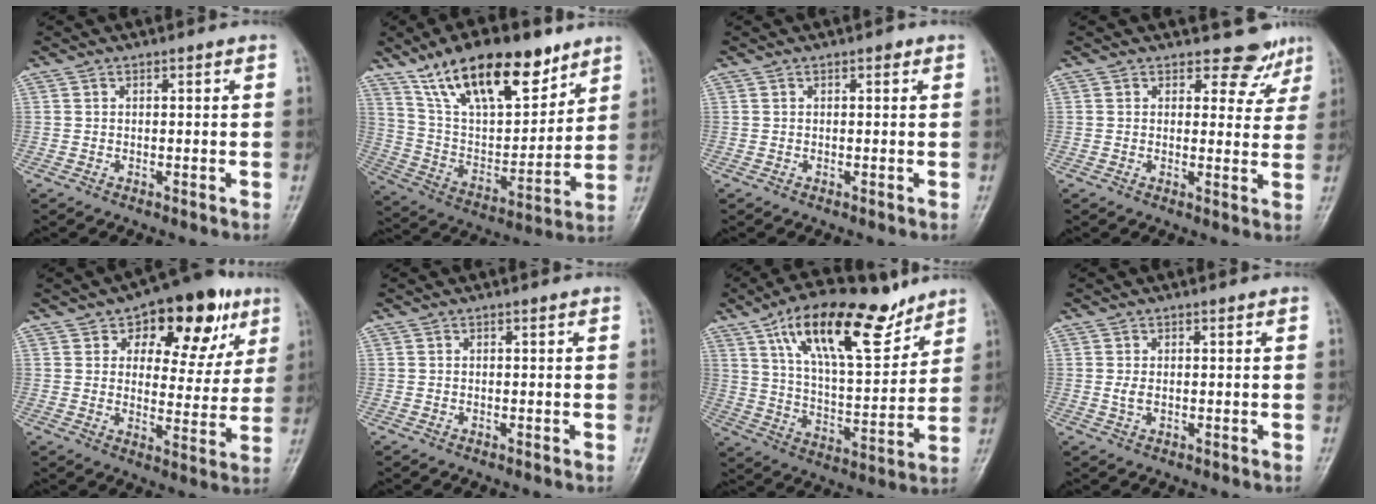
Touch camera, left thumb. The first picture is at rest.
{"total": 22.1, "force": [14.4, 9.4, 13.9], "torque": [-0.194, -0.049, 0.260]}
{"total": 0.7, "force": [0.3, 0.4, 0.4], "torque": [-0.002, 0.000, 0.001]}
{"total": 5.7, "force": [4.8, 3.2, 0.5], "torque": [0.025, -0.034, 0.044]}
{"total": 16.9, "force": [8.3, 9.4, 11.4], "torque": [-0.095, -0.014, 0.115]}
{"total": 0.0}
{"total": 19.8, "force": [12.4, 7.5, 13.5], "torque": [-0.192, -0.054, 0.218]}
{"total": 1.9, "force": [0.4, 1.0, 1.6], "torque": [-0.033, 0.000, 0.010]}